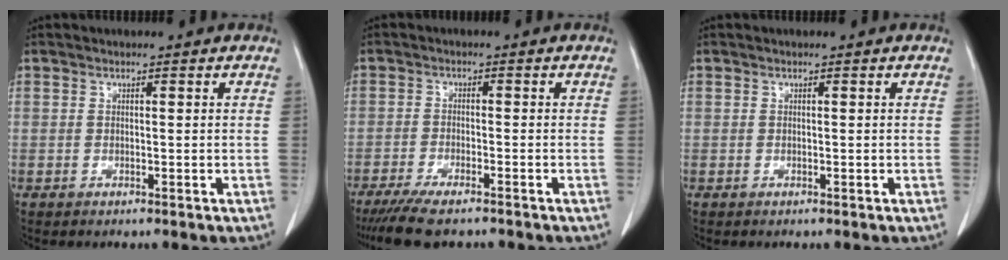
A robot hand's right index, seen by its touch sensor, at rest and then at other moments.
{"total": 7.7, "force": [-6.2, 1.4, 4.3], "torque": [-0.071, -0.016, -0.099]}
{"total": 0.0}